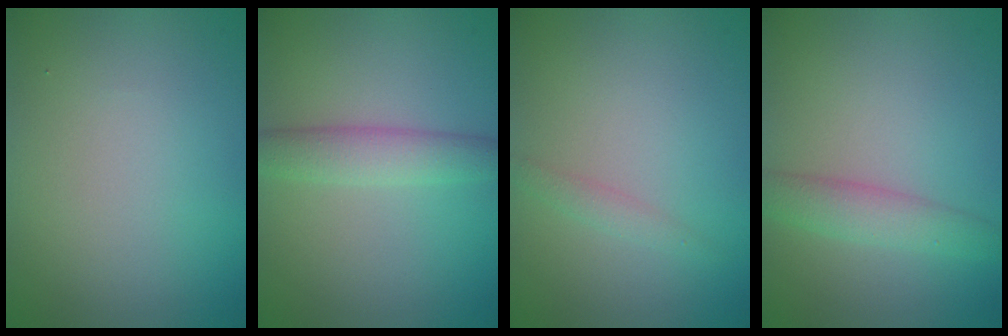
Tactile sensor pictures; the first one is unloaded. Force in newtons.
{"total": 3.0, "press": 3.0, "slide": 0.1}
{"total": 1.0, "press": 1.0, "slide": 0.0}
{"total": 2.7, "press": 2.6, "slide": 0.2}